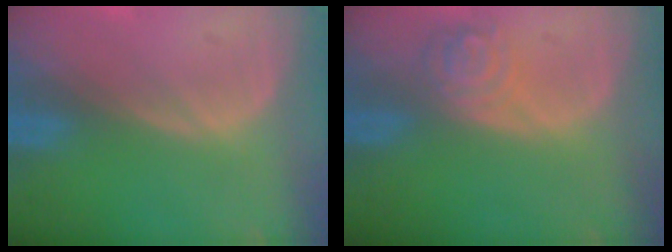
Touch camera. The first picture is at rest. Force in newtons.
{"total": 4.7, "press": 4.2, "slide": 2.1}